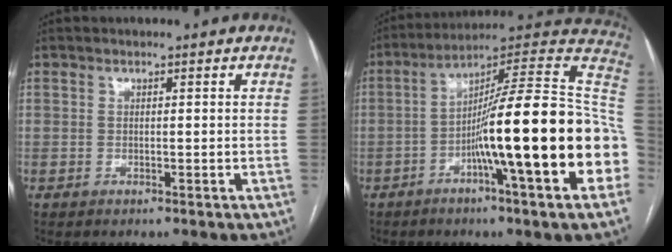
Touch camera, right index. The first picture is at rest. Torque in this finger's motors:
{"motor_torque": [2.14, 0.00, 1.05, 0.21]}